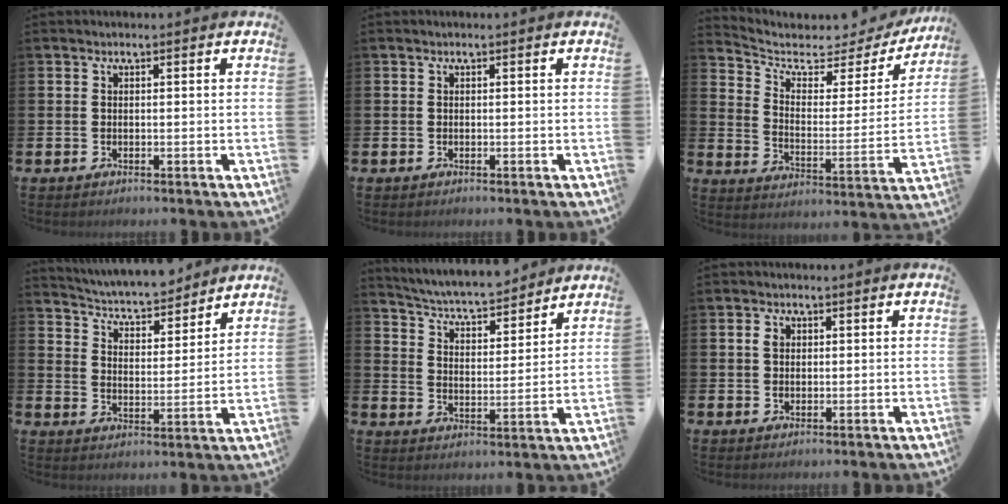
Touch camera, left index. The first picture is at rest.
{"total": 0.0}
{"total": 5.1, "force": [4.3, 2.2, 1.5], "torque": [-0.064, -0.037, 0.065]}
{"total": 5.4, "force": [5.2, 0.9, 0.7], "torque": [-0.045, -0.040, 0.089]}
{"total": 5.6, "force": [5.5, 0.7, 1.1], "torque": [-0.053, -0.044, 0.093]}
{"total": 1.8, "force": [0.8, 1.4, 0.9], "torque": [-0.004, 0.002, 0.011]}